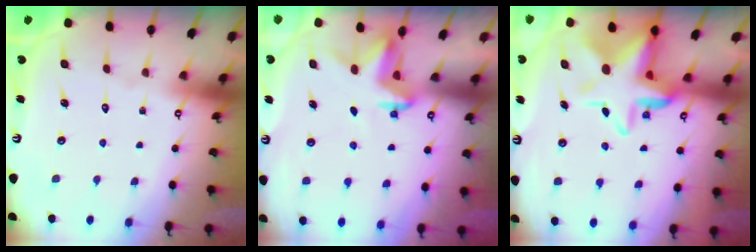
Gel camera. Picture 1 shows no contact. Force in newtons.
{"total": 3.3, "press": 3.3, "slide": 0.2}
{"total": 11.1, "press": 11.0, "slide": 1.8}